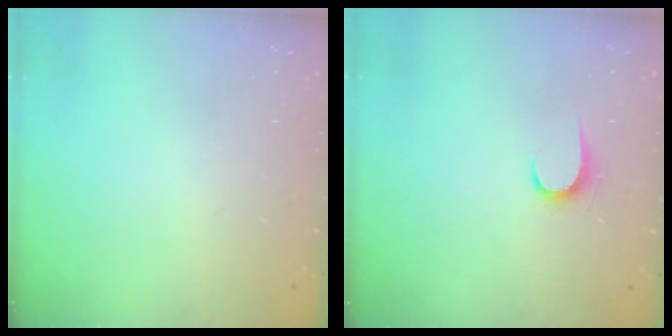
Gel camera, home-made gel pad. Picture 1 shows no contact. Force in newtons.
{"total": 6.0, "press": 6.0, "slide": 0.7}